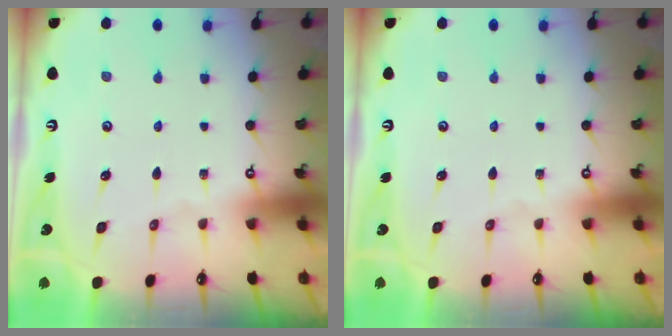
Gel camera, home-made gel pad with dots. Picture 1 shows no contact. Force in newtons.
{"total": 0.0}